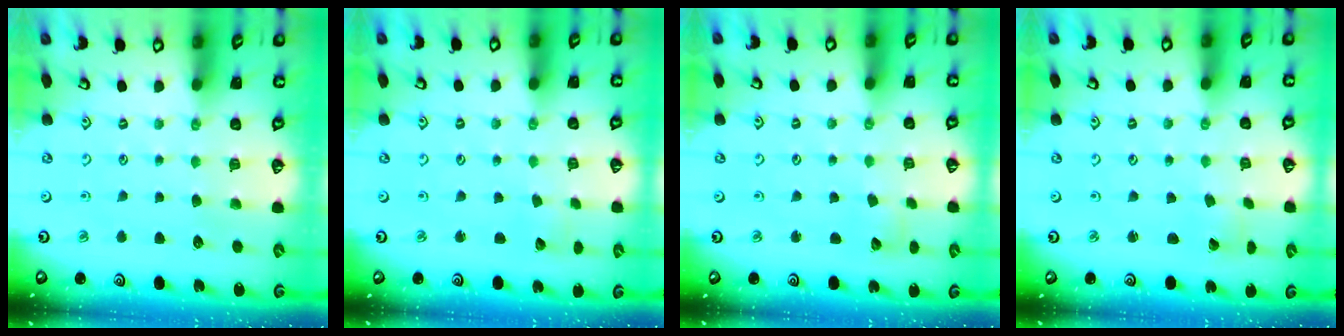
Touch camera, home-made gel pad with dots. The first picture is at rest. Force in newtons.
{"total": 2.4, "press": 2.4, "slide": 0.3}
{"total": 3.9, "press": 3.9, "slide": 0.2}
{"total": 0.7, "press": 0.7, "slide": 0.0}